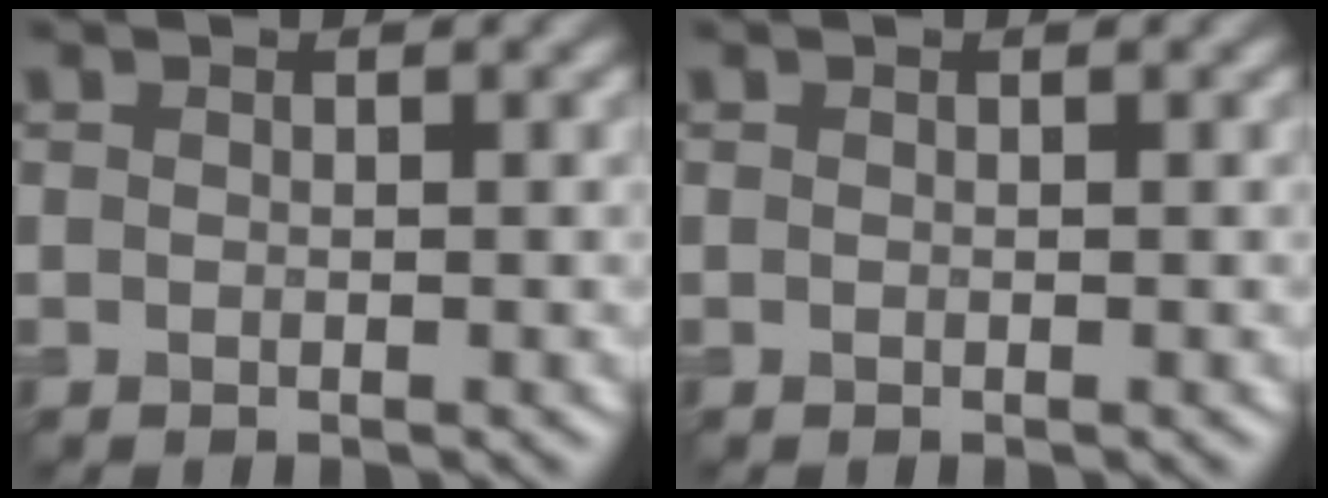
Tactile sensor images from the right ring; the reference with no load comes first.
{"total": 0.0}